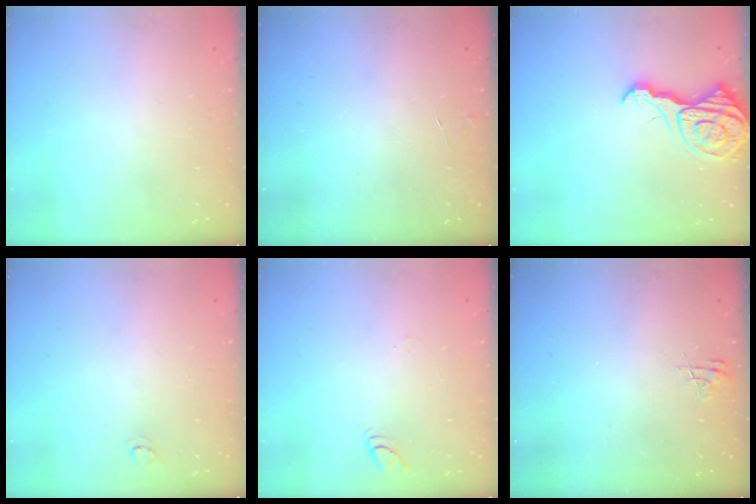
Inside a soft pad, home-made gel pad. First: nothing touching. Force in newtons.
{"total": 2.9, "press": 2.9, "slide": 0.3}
{"total": 12.9, "press": 12.8, "slide": 1.4}
{"total": 3.2, "press": 3.2, "slide": 0.3}
{"total": 5.1, "press": 5.0, "slide": 0.5}
{"total": 3.9, "press": 3.8, "slide": 0.4}